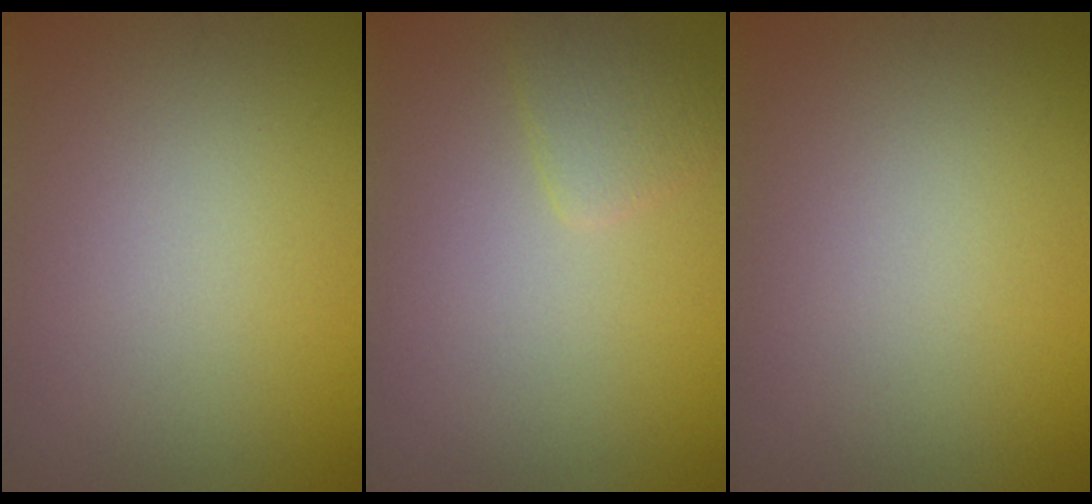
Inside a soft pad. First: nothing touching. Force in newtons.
{"total": 1.8, "press": 1.8, "slide": 0.2}
{"total": 0.0}